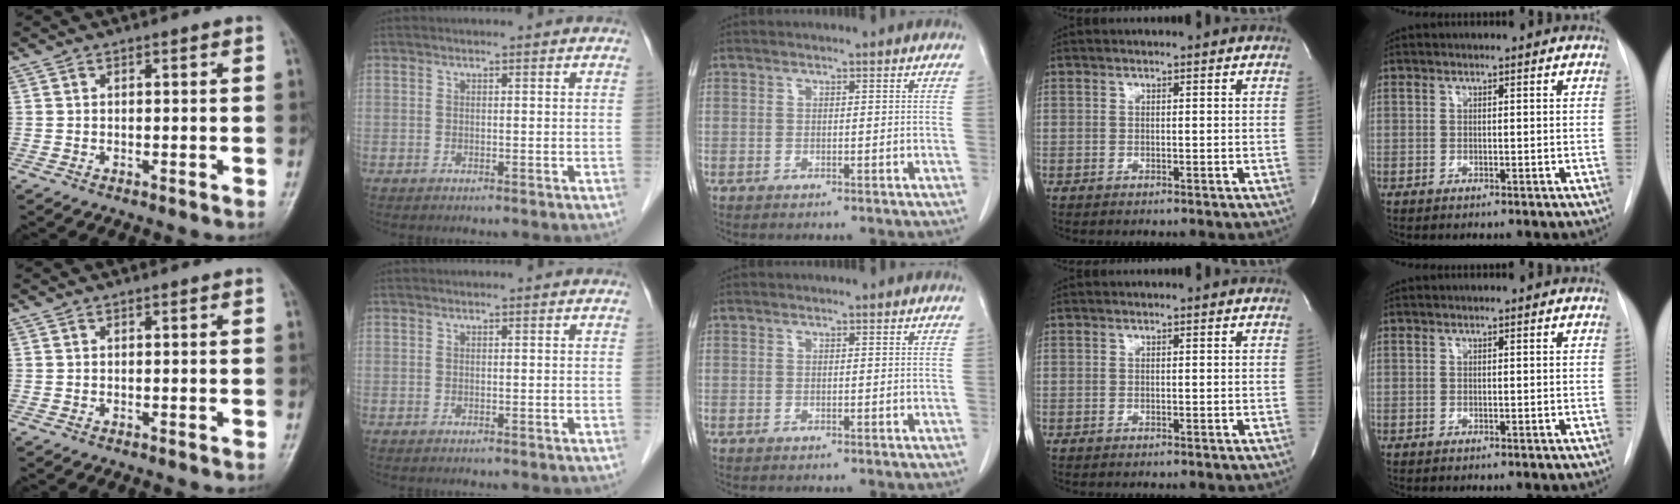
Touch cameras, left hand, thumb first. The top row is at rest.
{}